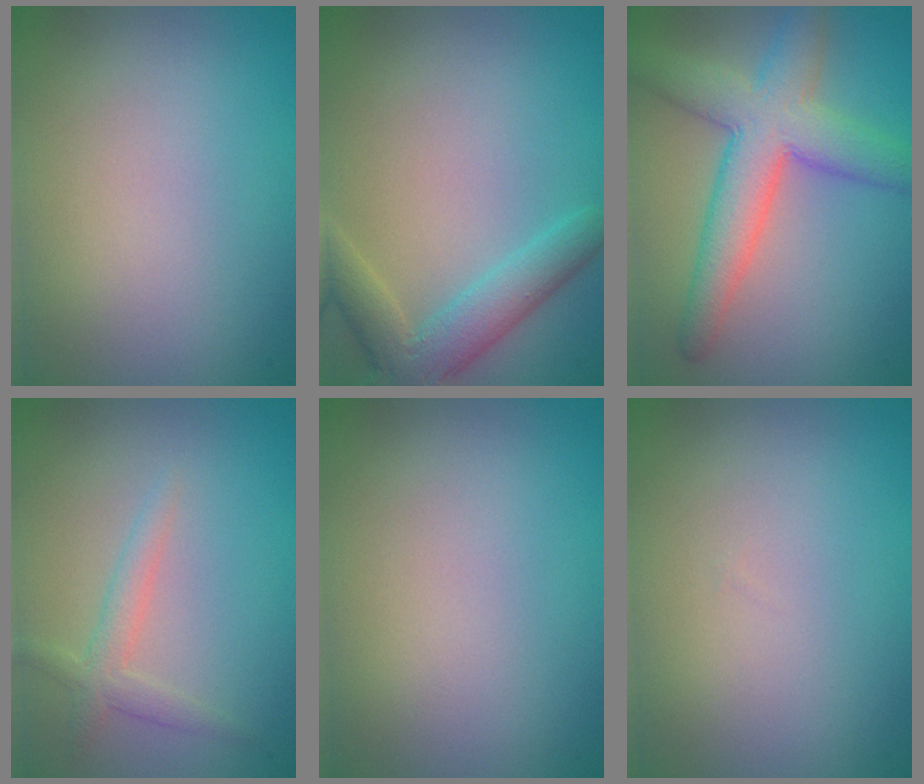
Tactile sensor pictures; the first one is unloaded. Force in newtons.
{"total": 4.5, "press": 4.5, "slide": 0.4}
{"total": 6.9, "press": 6.9, "slide": 0.2}
{"total": 1.9, "press": 1.9, "slide": 0.1}
{"total": 0.0}
{"total": 0.0}